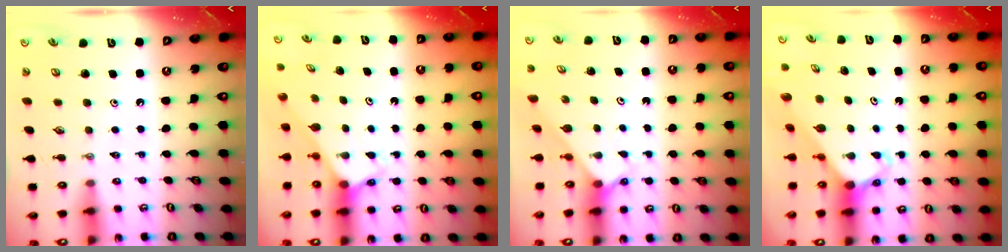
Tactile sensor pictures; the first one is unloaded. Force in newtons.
{"total": 2.5, "press": 2.5, "slide": 0.2}
{"total": 1.9, "press": 1.9, "slide": 0.2}
{"total": 3.7, "press": 3.7, "slide": 0.2}